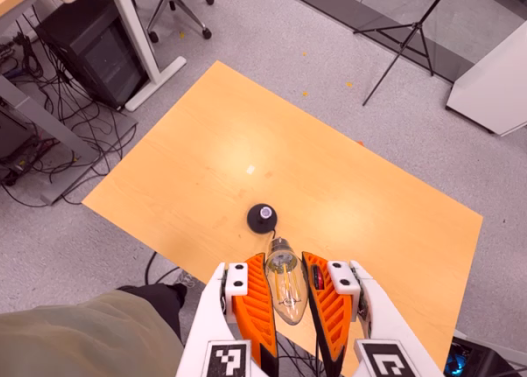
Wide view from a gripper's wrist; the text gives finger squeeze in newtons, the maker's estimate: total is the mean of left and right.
{"total": 21.3, "left": 24.1, "right": 18.5}